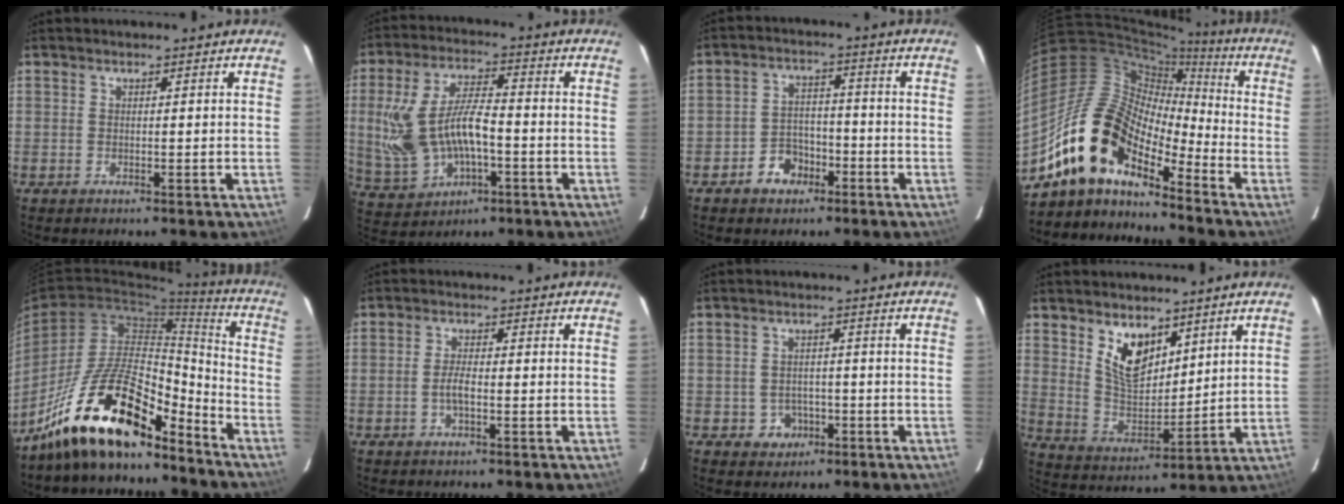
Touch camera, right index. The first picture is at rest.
{"total": 15.3, "force": [-2.2, 8.0, 12.9], "torque": [-0.278, 0.002, -0.018]}
{"total": 6.1, "force": [-3.7, 4.5, 2.0], "torque": [-0.050, 0.019, -0.049]}
{"total": 15.8, "force": [-12.1, 6.2, 8.1], "torque": [-0.138, 0.006, -0.241]}
{"total": 18.7, "force": [-14.7, 5.8, 10.1], "torque": [-0.189, 0.014, -0.255]}
{"total": 2.6, "force": [-0.9, 0.8, 2.3], "torque": [-0.048, 0.000, -0.017]}
{"total": 4.0, "force": [-1.6, 3.6, 0.7], "torque": [-0.025, 0.012, -0.012]}
{"total": 10.1, "force": [5.9, 5.7, 5.9], "torque": [-0.104, 0.001, 0.123]}